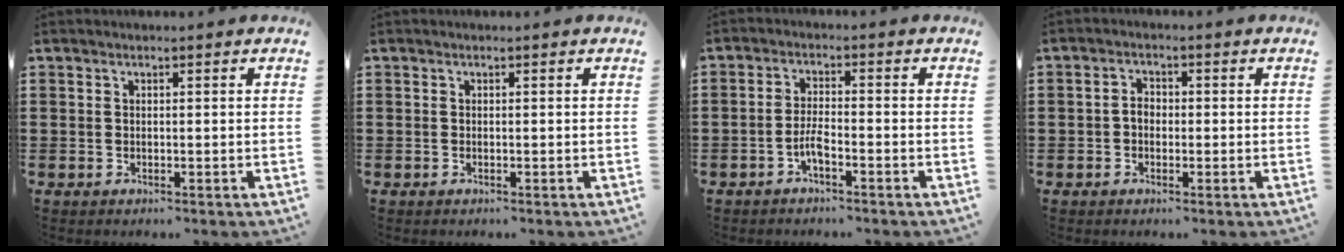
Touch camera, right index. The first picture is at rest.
{"total": 0.0}
{"total": 3.3, "force": [-1.9, 0.6, 2.6], "torque": [-0.061, -0.002, -0.038]}
{"total": 2.1, "force": [-0.5, 1.4, 1.5], "torque": [-0.030, 0.003, -0.010]}